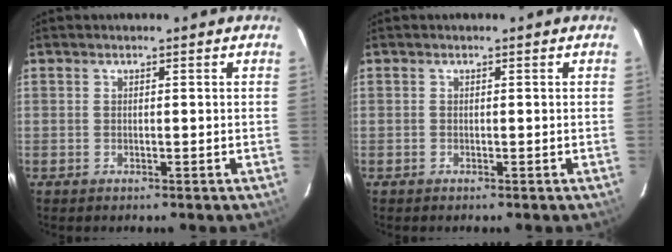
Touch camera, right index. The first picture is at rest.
{"total": 0.0}